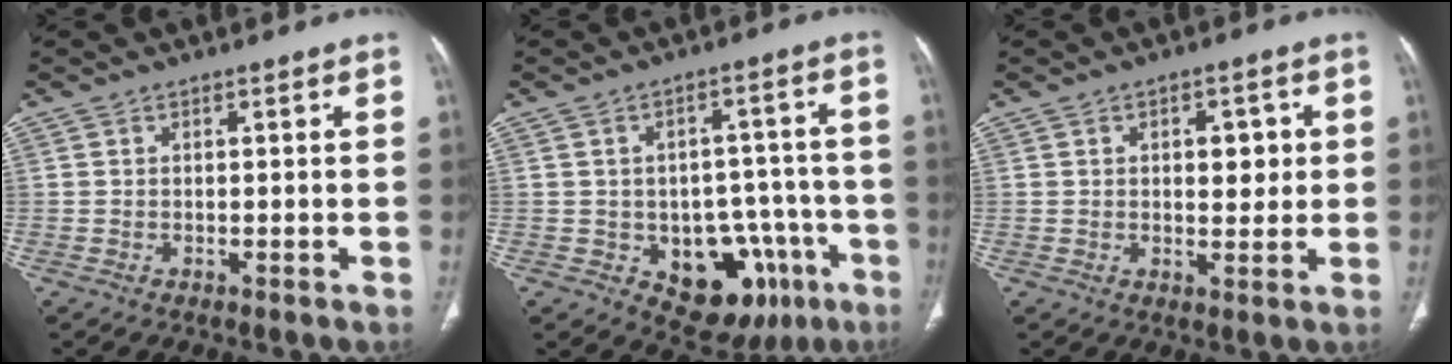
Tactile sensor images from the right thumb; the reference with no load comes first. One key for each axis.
{"total": 14.8, "fx": -6.0, "fy": 9.6, "fz": 9.5, "tx": -0.076, "ty": 0.039, "tz": -0.067}
{"total": 5.5, "fx": 1.1, "fy": 3.1, "fz": 4.3, "tx": -0.038, "ty": -0.003, "tz": 0.016}